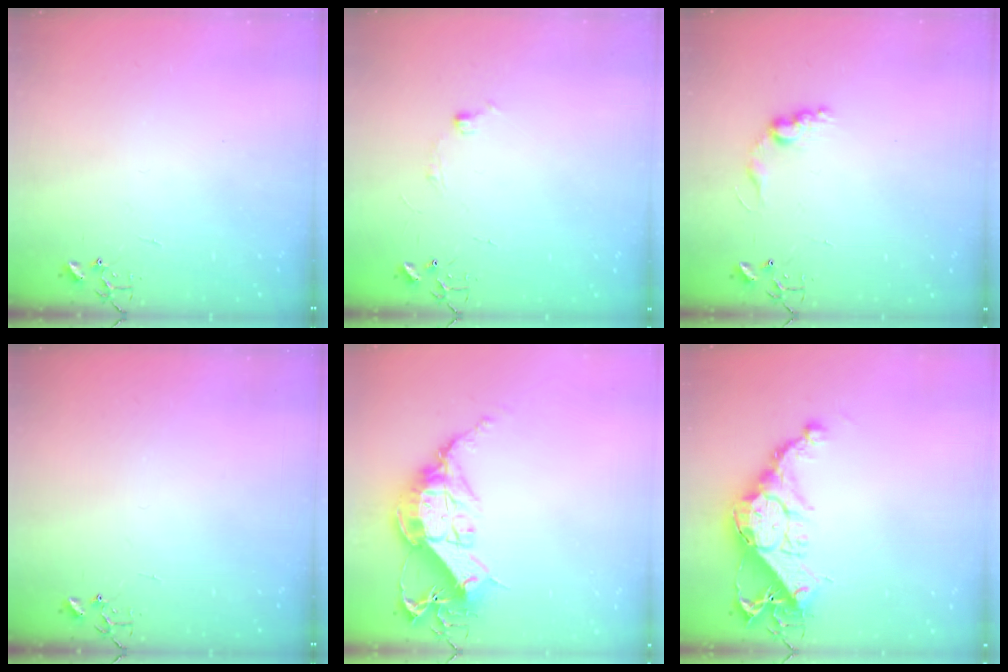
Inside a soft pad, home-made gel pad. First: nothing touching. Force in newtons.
{"total": 5.8, "press": 5.7, "slide": 0.7}
{"total": 8.6, "press": 8.6, "slide": 0.4}
{"total": 0.0}
{"total": 15.7, "press": 15.6, "slide": 1.4}
{"total": 15.7, "press": 15.7, "slide": 1.1}